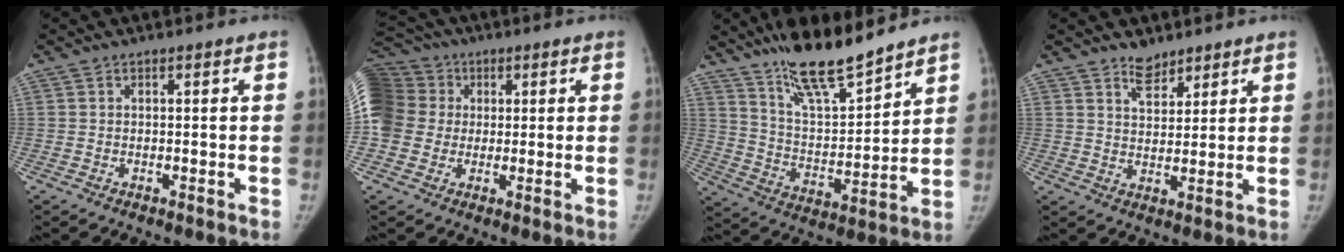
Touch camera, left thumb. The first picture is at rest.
{"total": 17.4, "force": [2.3, 15.4, 7.6], "torque": [-0.193, 0.047, 0.045]}
{"total": 15.9, "force": [13.0, 3.3, 8.6], "torque": [-0.118, -0.082, 0.235]}
{"total": 4.4, "force": [3.5, 2.2, 1.5], "torque": [-0.001, -0.029, 0.063]}